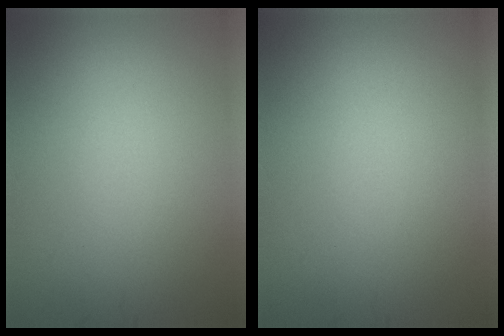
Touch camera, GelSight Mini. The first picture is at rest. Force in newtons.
{"total": 0.0}